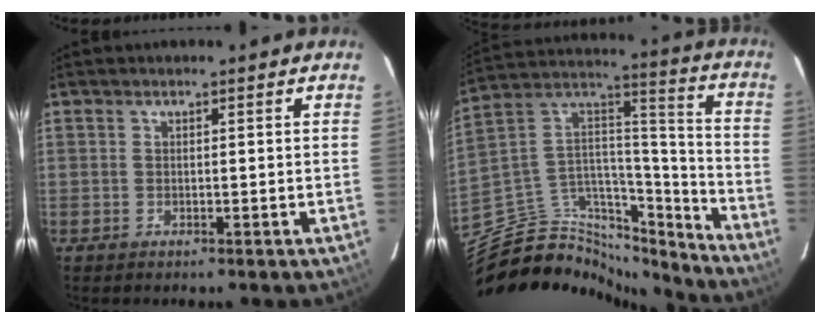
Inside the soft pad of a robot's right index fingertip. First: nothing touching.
{"total": 23.9, "force": [-20.7, 9.0, 7.9], "torque": [-0.151, 0.062, -0.332]}